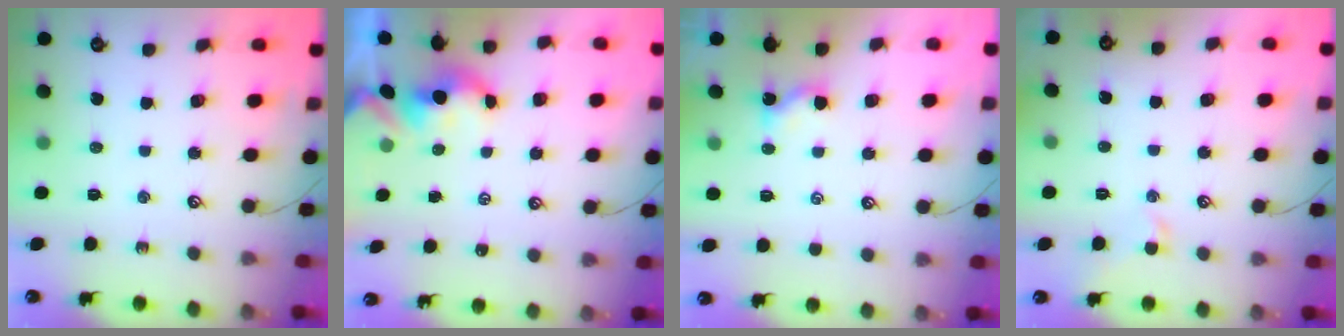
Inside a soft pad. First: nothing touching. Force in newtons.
{"total": 2.2, "press": 2.2, "slide": 0.2}
{"total": 1.6, "press": 1.5, "slide": 0.3}
{"total": 0.9, "press": 0.7, "slide": 0.6}